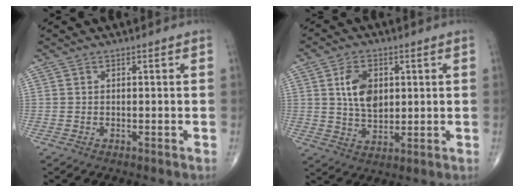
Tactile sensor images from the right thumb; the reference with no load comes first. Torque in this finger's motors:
{"motor_torque": [1.57, 1.49, 1.02, -0.02, 0.08]}